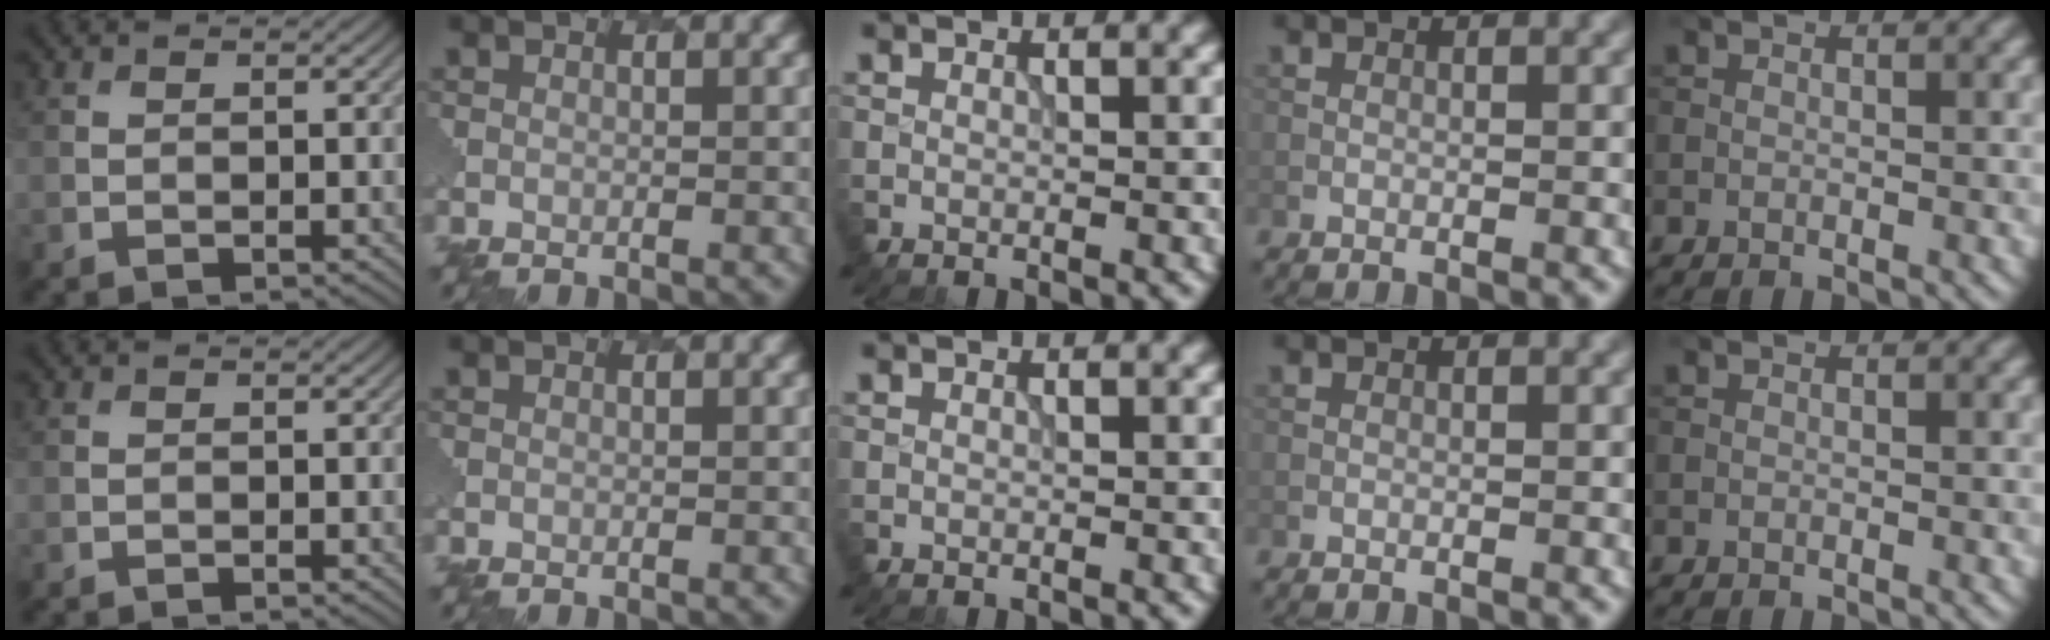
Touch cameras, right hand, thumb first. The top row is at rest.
{}